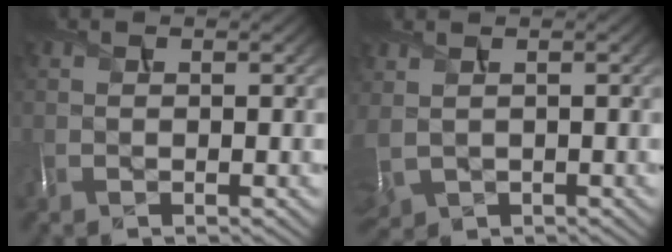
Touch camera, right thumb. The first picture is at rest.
{"total": 2.5, "force": [0.8, 1.8, 1.6], "torque": [-0.055, -0.003, 0.028]}